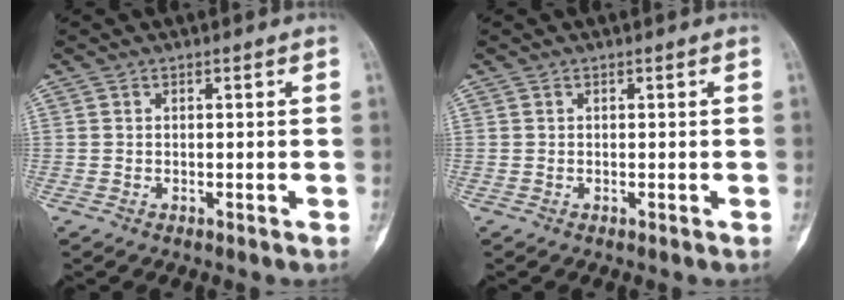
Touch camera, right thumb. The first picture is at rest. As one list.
[{"total": 0.0}]